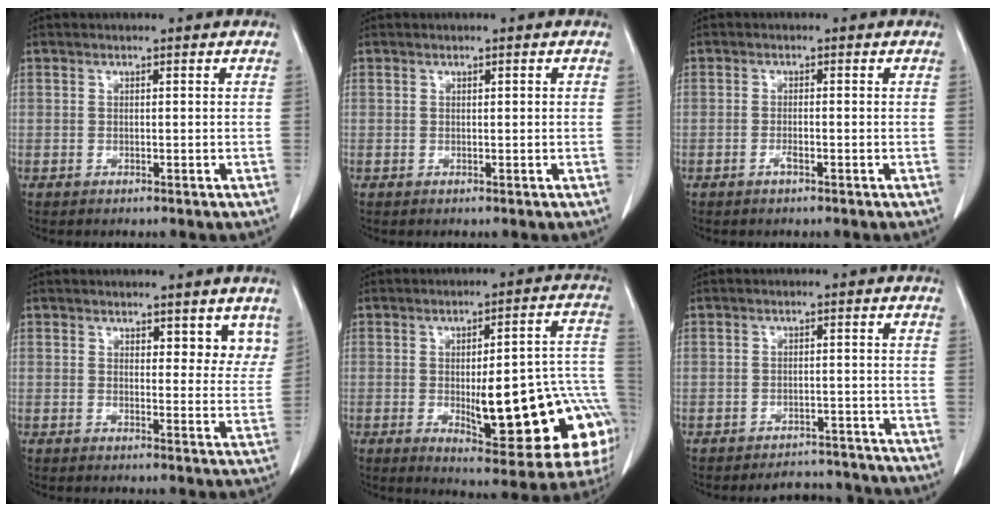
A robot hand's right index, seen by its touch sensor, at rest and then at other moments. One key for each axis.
{"total": 0.0}
{"total": 1.1, "fx": -0.7, "fy": 0.0, "fz": 0.8, "tx": -0.022, "ty": -0.001, "tz": -0.013}
{"total": 5.3, "fx": 3.8, "fy": 2.3, "fz": 2.9, "tx": -0.016, "ty": -0.013, "tz": 0.044}
{"total": 22.0, "fx": -5.0, "fy": 5.9, "fz": 20.6, "tx": -0.173, "ty": 0.027, "tz": -0.043}
{"total": 5.9, "fx": -5.6, "fy": 1.7, "fz": -0.4, "tx": 0.012, "ty": 0.011, "tz": -0.070}